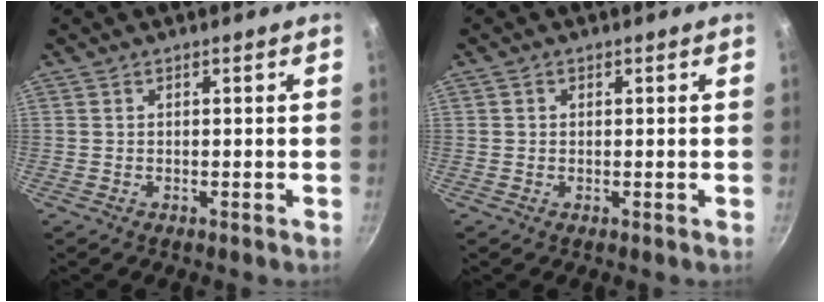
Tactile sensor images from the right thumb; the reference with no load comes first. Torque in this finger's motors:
{"motor_torque": [0.04, -0.42, -0.29, -0.08, 0.06]}